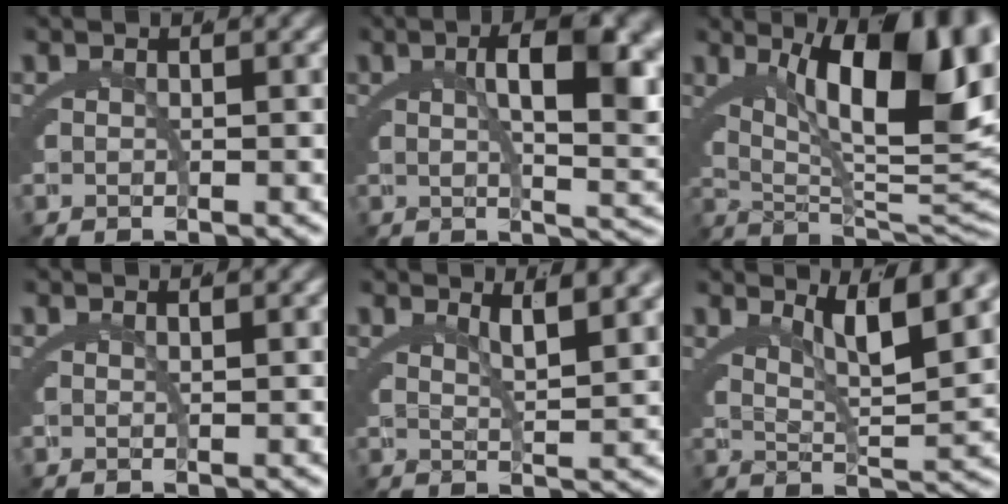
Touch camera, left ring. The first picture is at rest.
{"total": 8.2, "force": [2.1, 1.5, 7.7], "torque": [-0.089, 0.010, 0.030]}
{"total": 15.1, "force": [4.3, 6.3, 13.0], "torque": [-0.173, 0.007, 0.064]}
{"total": 1.0, "force": [0.7, -0.6, 0.4], "torque": [-0.005, 0.000, 0.014]}
{"total": 3.4, "force": [2.5, -0.8, 2.2], "torque": [-0.027, -0.005, 0.048]}
{"total": 5.4, "force": [3.3, 0.5, 4.2], "torque": [-0.063, -0.005, 0.056]}